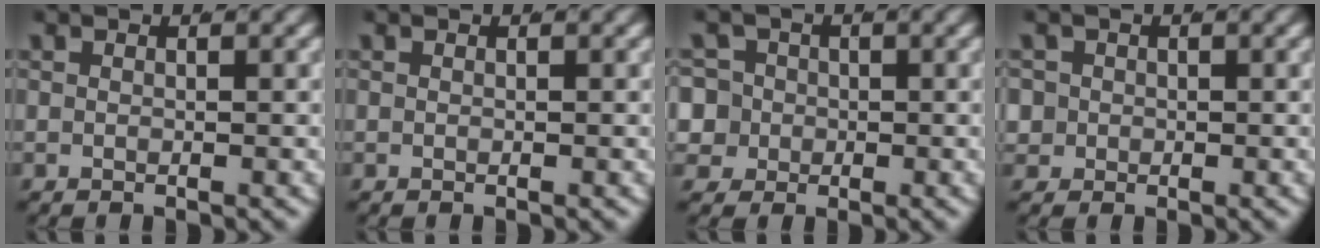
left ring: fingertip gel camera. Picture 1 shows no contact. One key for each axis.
{"total": 0.0}
{"total": 6.8, "fx": -1.0, "fy": 6.4, "fz": 2.2, "tx": -0.061, "ty": -0.032, "tz": -0.013}
{"total": 3.2, "fx": -0.3, "fy": 3.1, "fz": 0.8, "tx": -0.030, "ty": -0.017, "tz": 0.000}